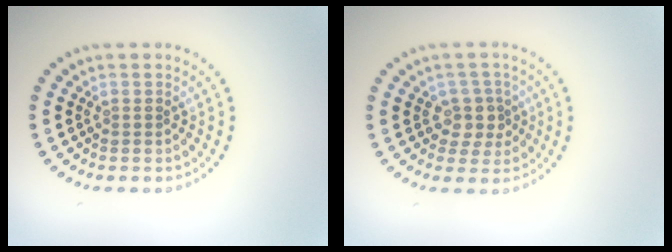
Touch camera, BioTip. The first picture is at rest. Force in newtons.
{"total": 2.5, "press": 2.1, "slide": 1.4}